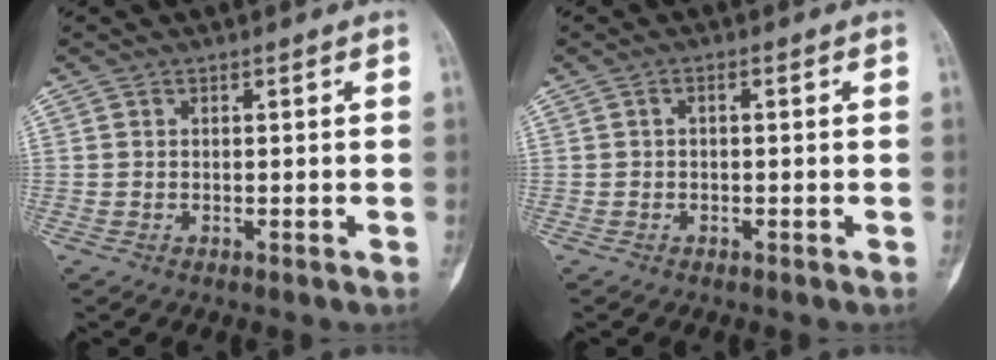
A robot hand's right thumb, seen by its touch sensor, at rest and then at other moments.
{"total": 0.9, "force": [0.0, 0.4, 0.8], "torque": [-0.013, 0.008, -0.003]}